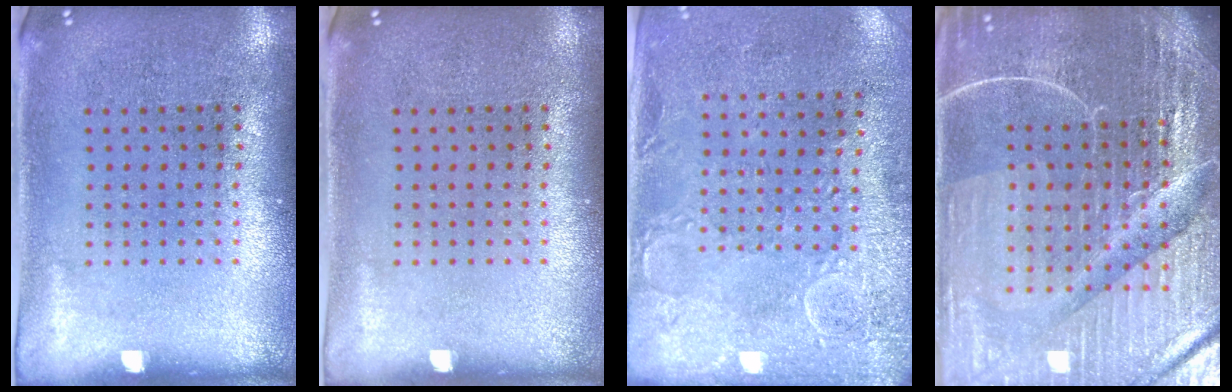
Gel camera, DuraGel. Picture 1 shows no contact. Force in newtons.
{"total": 0.0}
{"total": 2.9, "press": 2.3, "slide": 1.7}
{"total": 6.3, "press": 5.6, "slide": 2.8}